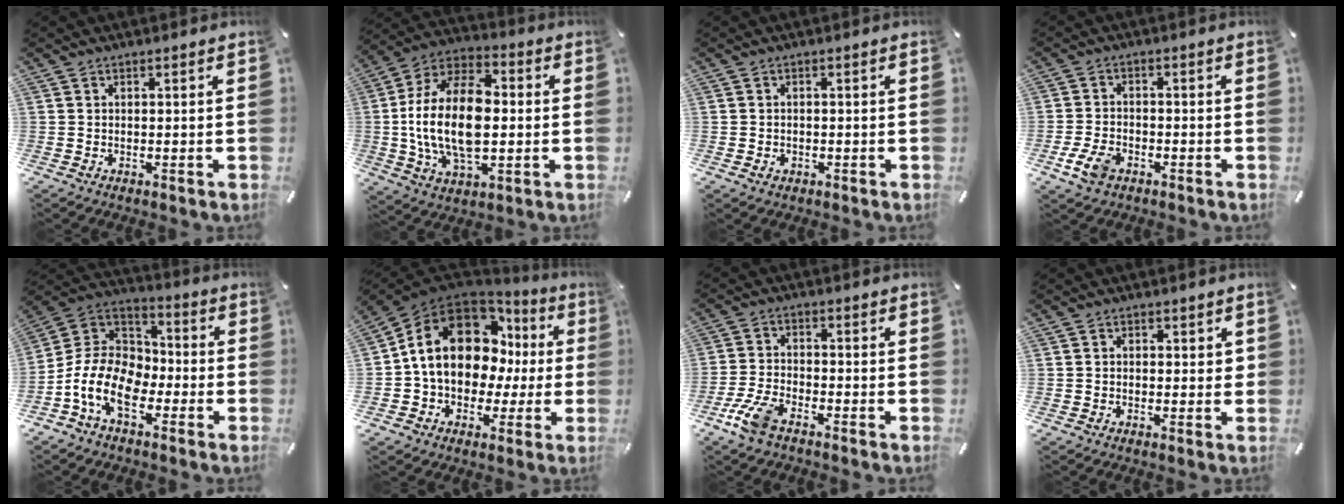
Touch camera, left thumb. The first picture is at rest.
{"total": 20.0, "force": [-1.0, 12.3, 15.7], "torque": [-0.329, -0.003, -0.024]}
{"total": 1.5, "force": [-0.5, 1.3, 0.6], "torque": [-0.012, 0.004, -0.012]}
{"total": 5.9, "force": [-3.0, 3.8, 3.4], "torque": [-0.085, 0.009, -0.059]}
{"total": 14.4, "force": [-7.6, 8.9, 8.3], "torque": [-0.194, 0.019, -0.146]}
{"total": 15.8, "force": [3.5, 11.8, 9.9], "torque": [-0.183, -0.020, 0.062]}
{"total": 6.7, "force": [-4.5, 2.6, 4.3], "torque": [-0.104, 0.009, -0.087]}
{"total": 1.4, "force": [0.0, 1.2, 0.8], "torque": [-0.007, 0.003, -0.004]}